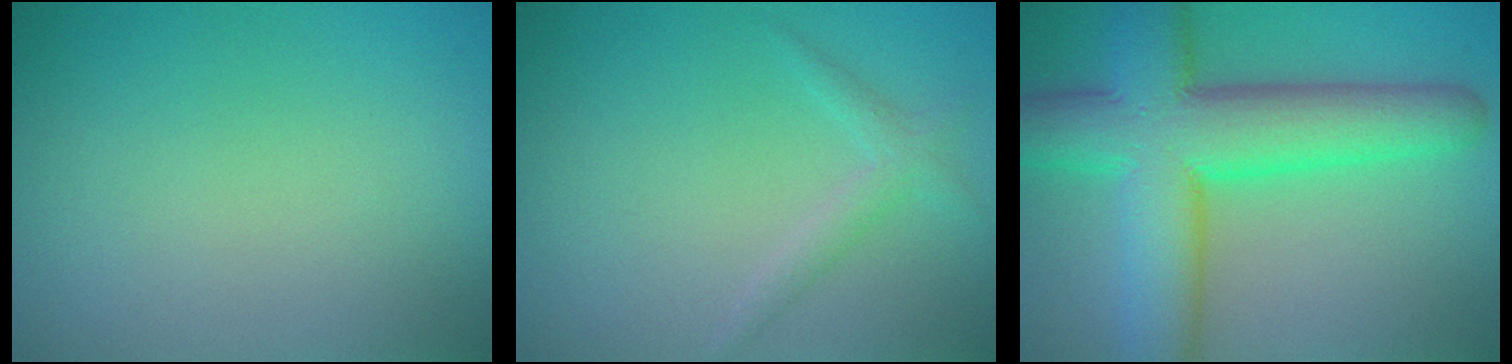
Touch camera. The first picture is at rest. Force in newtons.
{"total": 1.4, "press": 1.4, "slide": 0.1}
{"total": 11.5, "press": 11.5, "slide": 0.4}